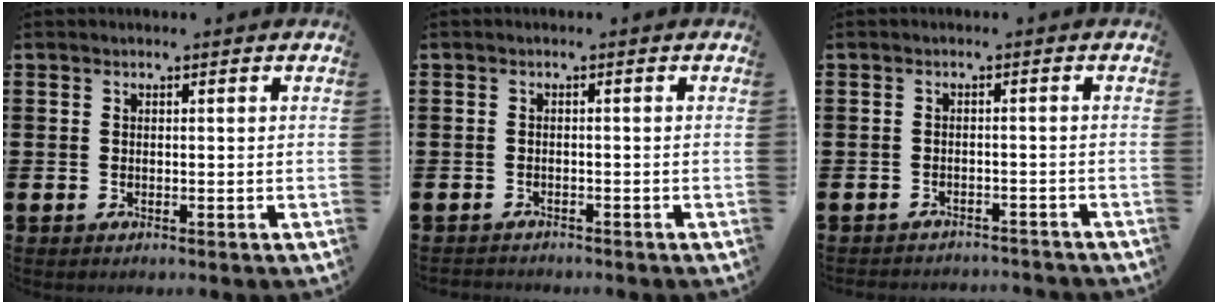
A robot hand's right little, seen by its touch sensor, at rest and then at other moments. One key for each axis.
{"total": 0.8, "fx": -0.8, "fy": 0.1, "fz": 0.0, "tx": -0.002, "ty": 0.000, "tz": -0.017}
{"total": 1.5, "fx": -1.5, "fy": 0.0, "fz": -0.1, "tx": -0.003, "ty": 0.002, "tz": -0.032}